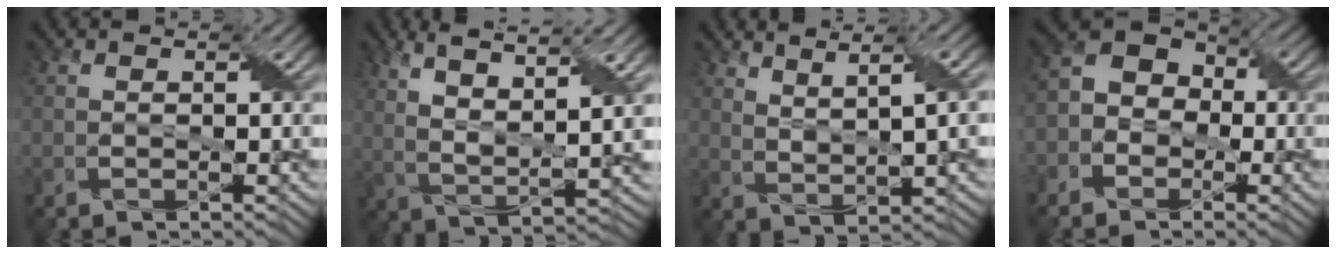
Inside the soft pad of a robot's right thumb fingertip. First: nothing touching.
{"total": 10.3, "force": [5.6, 2.3, 8.3], "torque": [-0.173, 0.008, 0.108]}
{"total": 6.1, "force": [3.8, 1.1, 4.6], "torque": [-0.082, 0.004, 0.073]}
{"total": 6.4, "force": [-1.8, 5.3, 3.1], "torque": [-0.058, 0.006, -0.047]}